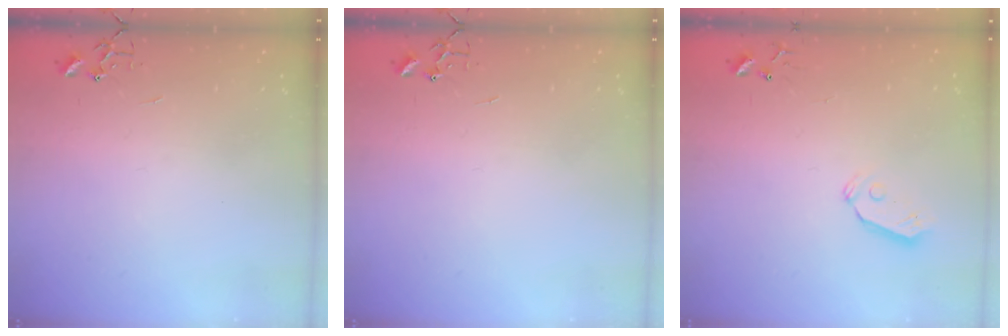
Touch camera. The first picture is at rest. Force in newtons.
{"total": 0.0}
{"total": 6.4, "press": 6.4, "slide": 0.6}